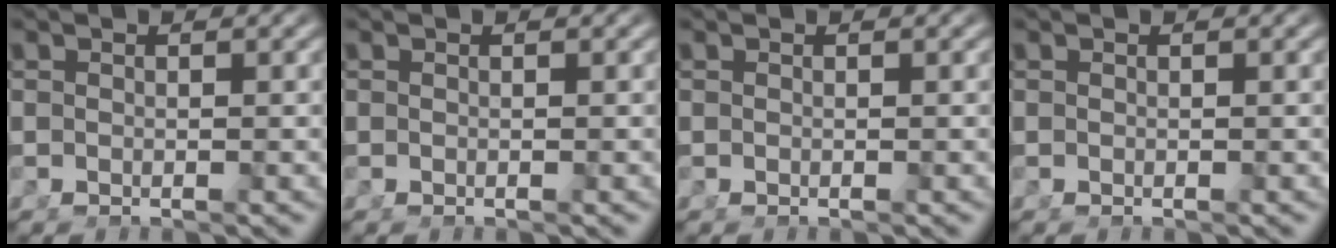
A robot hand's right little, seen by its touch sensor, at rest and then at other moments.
{"total": 0.0}
{"total": 0.0}
{"total": 0.0}